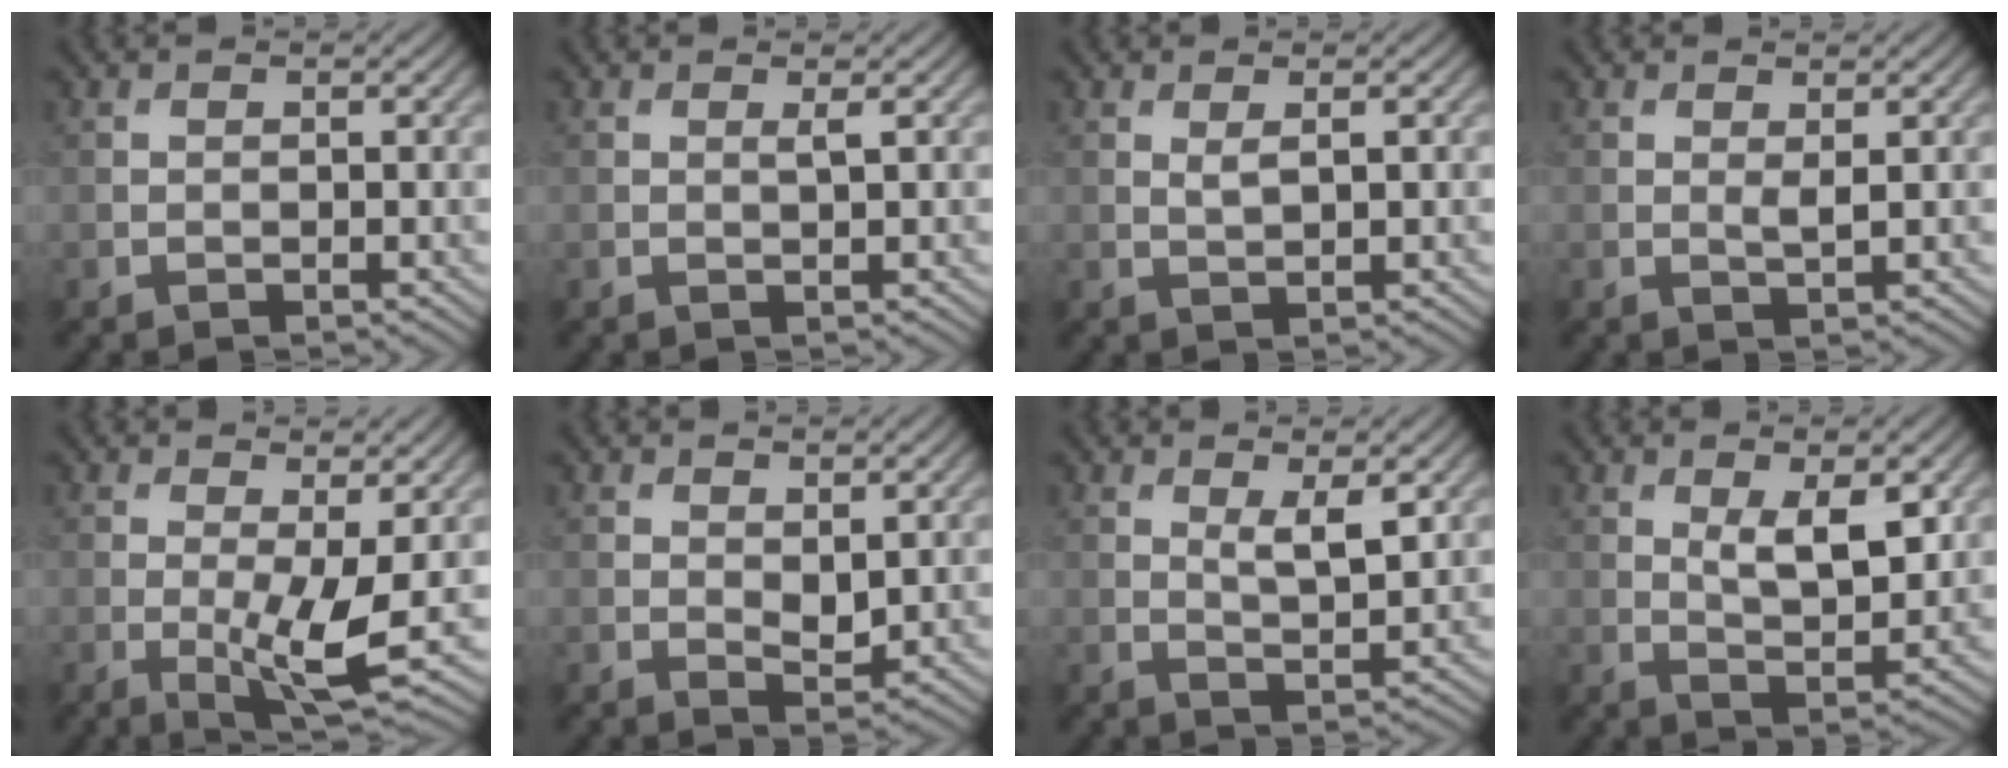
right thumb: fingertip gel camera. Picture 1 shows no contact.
{"total": 0.8, "force": [0.4, -0.1, 0.7], "torque": [-0.016, 0.002, 0.004]}
{"total": 1.4, "force": [0.6, 0.2, 1.2], "torque": [-0.028, 0.000, 0.013]}
{"total": 1.0, "force": [0.5, 0.1, 0.9], "torque": [-0.019, -0.005, 0.007]}
{"total": 5.7, "force": [-0.5, 1.2, 5.6], "torque": [-0.103, -0.007, -0.009]}
{"total": 2.1, "force": [0.7, 1.1, 1.7], "torque": [-0.030, -0.009, 0.015]}
{"total": 3.4, "force": [1.6, 0.8, 2.9], "torque": [-0.060, -0.009, 0.031]}
{"total": 5.6, "force": [2.0, 2.1, 4.9], "torque": [-0.089, -0.008, 0.038]}